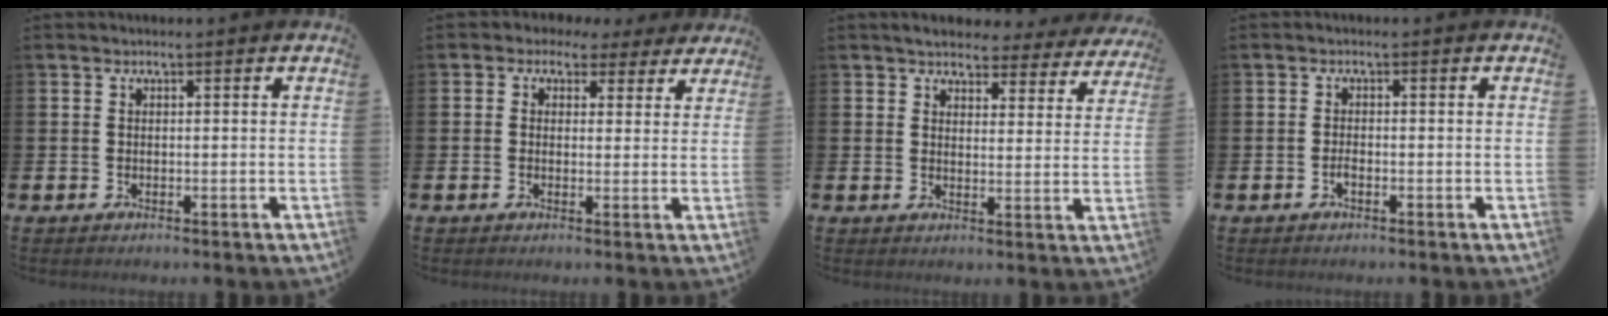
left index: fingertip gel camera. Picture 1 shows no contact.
{"total": 2.6, "force": [1.6, 2.0, 0.3], "torque": [-0.010, -0.008, 0.022]}
{"total": 4.2, "force": [4.1, 1.0, 0.4], "torque": [-0.025, -0.024, 0.069]}
{"total": 1.1, "force": [-0.6, 0.4, 0.8], "torque": [-0.016, -0.002, -0.012]}